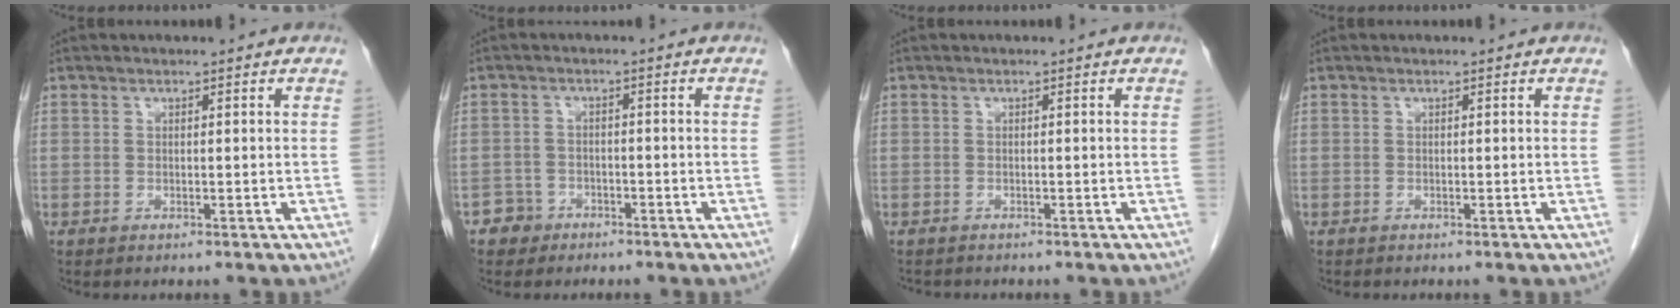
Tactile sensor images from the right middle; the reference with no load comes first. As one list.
[{"total": 2.8, "force": [-1.9, 2.0, -0.2], "torque": [0.001, 0.012, -0.033]}, {"total": 1.5, "force": [-1.4, 0.5, 0.3], "torque": [-0.013, -0.003, -0.020]}, {"total": 0.0}]